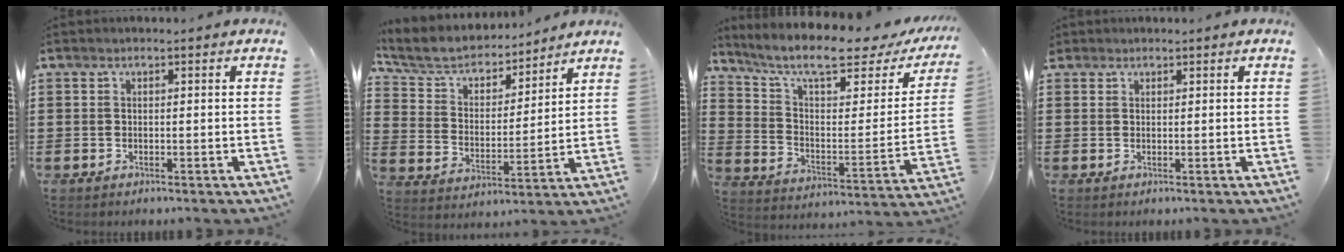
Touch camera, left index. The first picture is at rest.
{"total": 6.2, "force": [5.6, 2.1, 1.6], "torque": [-0.064, -0.032, 0.094]}
{"total": 10.1, "force": [7.4, 2.0, 6.5], "torque": [-0.139, -0.046, 0.121]}
{"total": 1.0, "force": [0.8, 0.6, 0.0], "torque": [-0.003, 0.003, 0.015]}